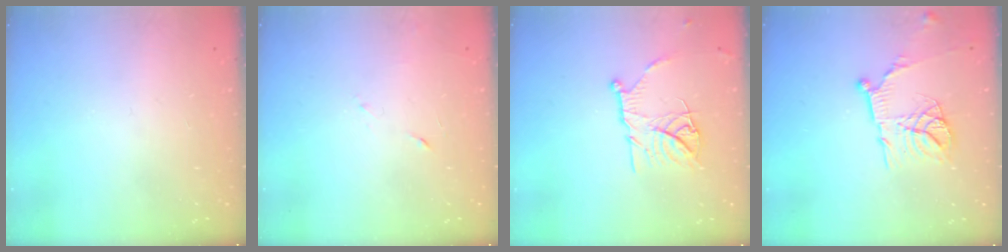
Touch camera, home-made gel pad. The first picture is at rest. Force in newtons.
{"total": 3.8, "press": 3.7, "slide": 0.9}
{"total": 12.8, "press": 12.8, "slide": 1.1}
{"total": 14.7, "press": 14.7, "slide": 1.6}